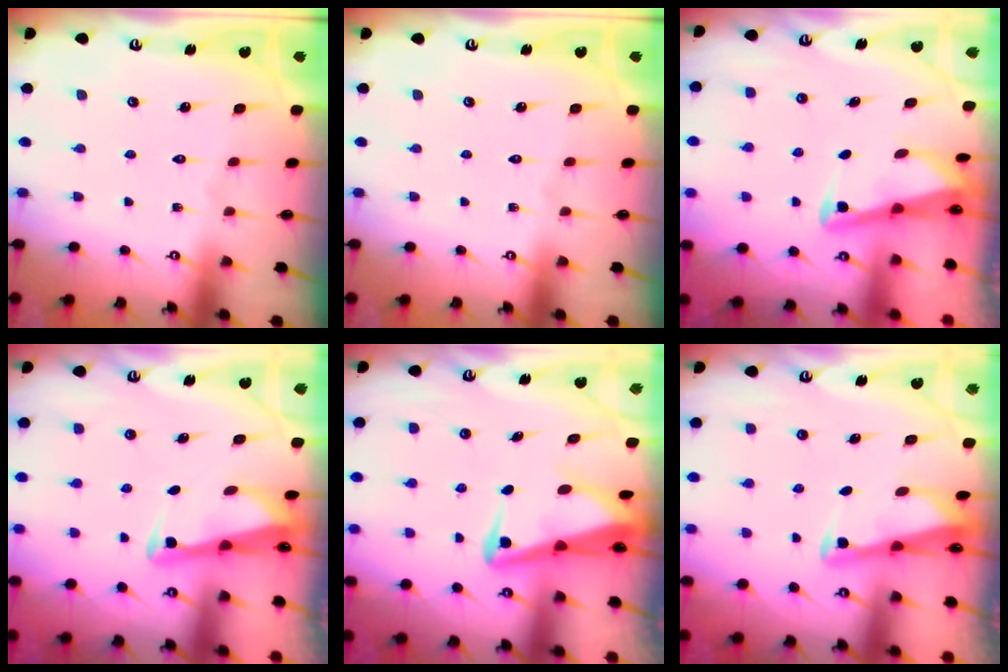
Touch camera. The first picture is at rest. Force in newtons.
{"total": 0.0}
{"total": 2.8, "press": 2.8, "slide": 0.4}
{"total": 2.8, "press": 2.7, "slide": 0.4}
{"total": 4.9, "press": 4.8, "slide": 1.1}
{"total": 3.0, "press": 3.0, "slide": 0.3}